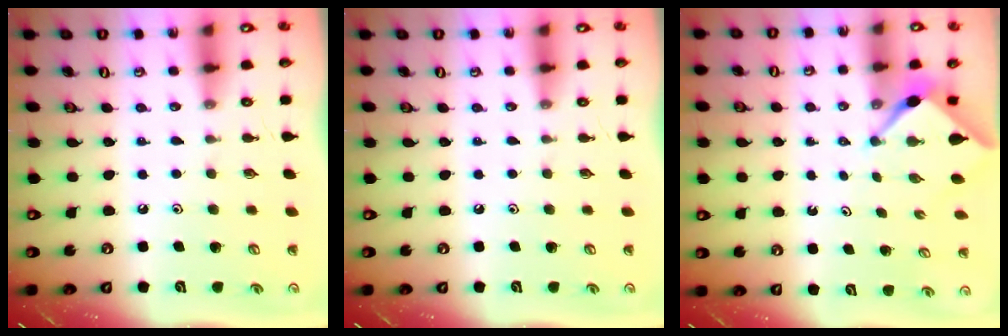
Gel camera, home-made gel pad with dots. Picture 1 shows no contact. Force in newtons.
{"total": 0.0}
{"total": 2.3, "press": 2.3, "slide": 0.3}